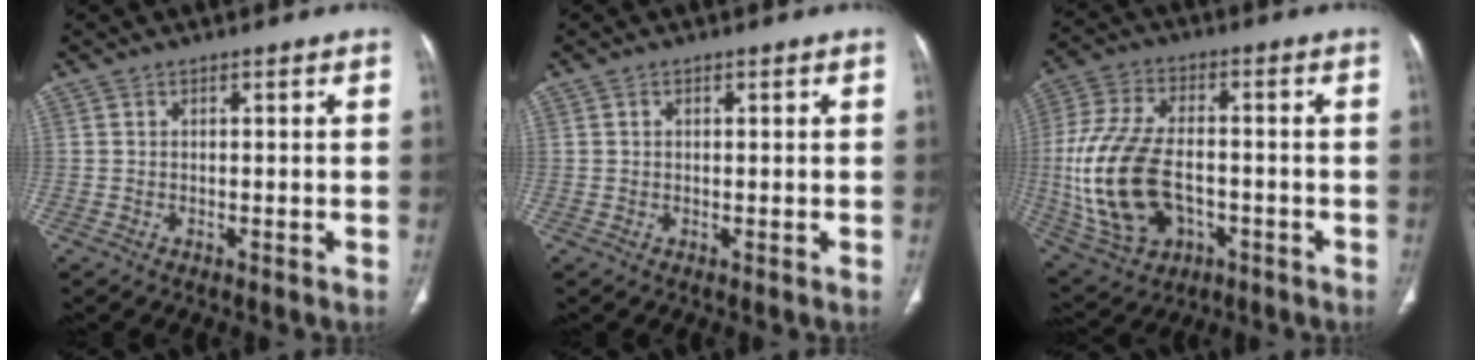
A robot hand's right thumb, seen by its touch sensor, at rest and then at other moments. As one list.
[{"total": 0.5, "force": [0.2, 0.4, 0.3], "torque": [-0.005, 0.000, 0.003]}, {"total": 19.5, "force": [-2.9, 12.2, 14.9], "torque": [-0.316, 0.009, -0.035]}]